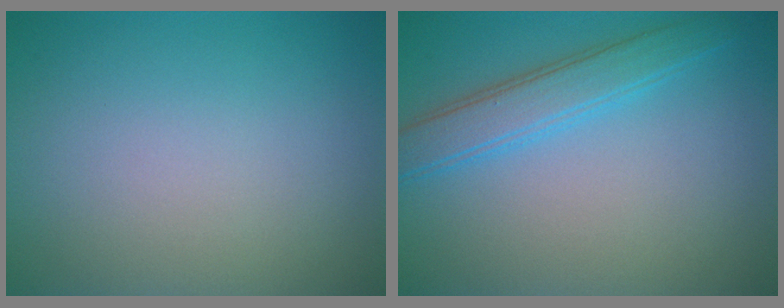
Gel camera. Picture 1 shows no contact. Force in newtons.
{"total": 3.6, "press": 3.6, "slide": 0.1}